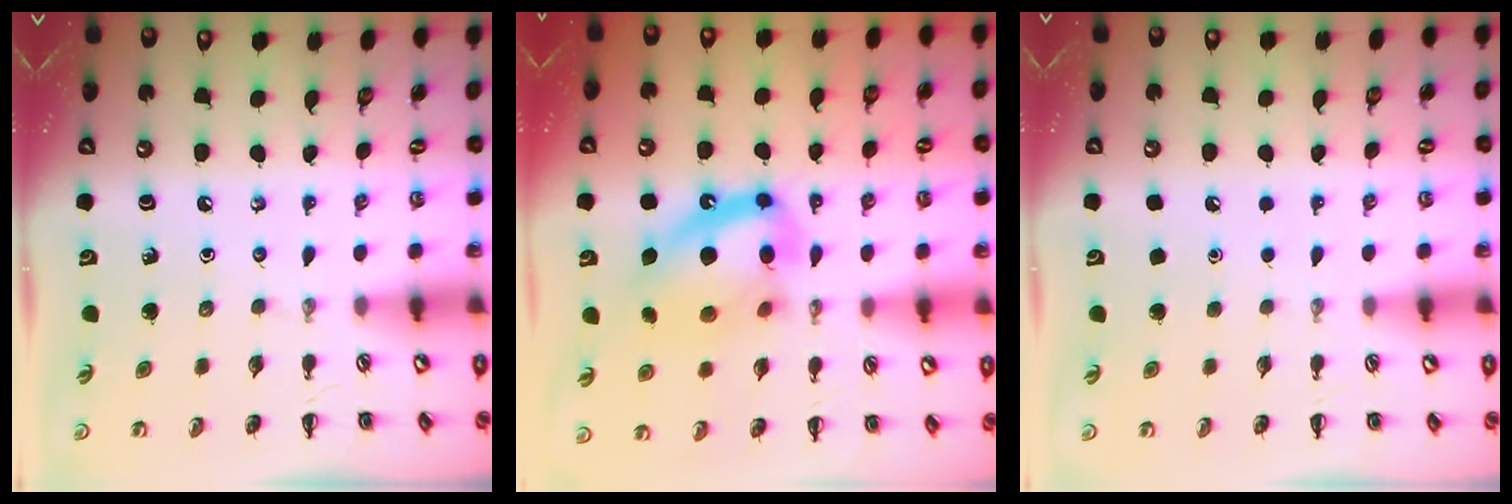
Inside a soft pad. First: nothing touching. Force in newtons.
{"total": 15.2, "press": 14.7, "slide": 3.8}
{"total": 1.8, "press": 1.8, "slide": 0.1}